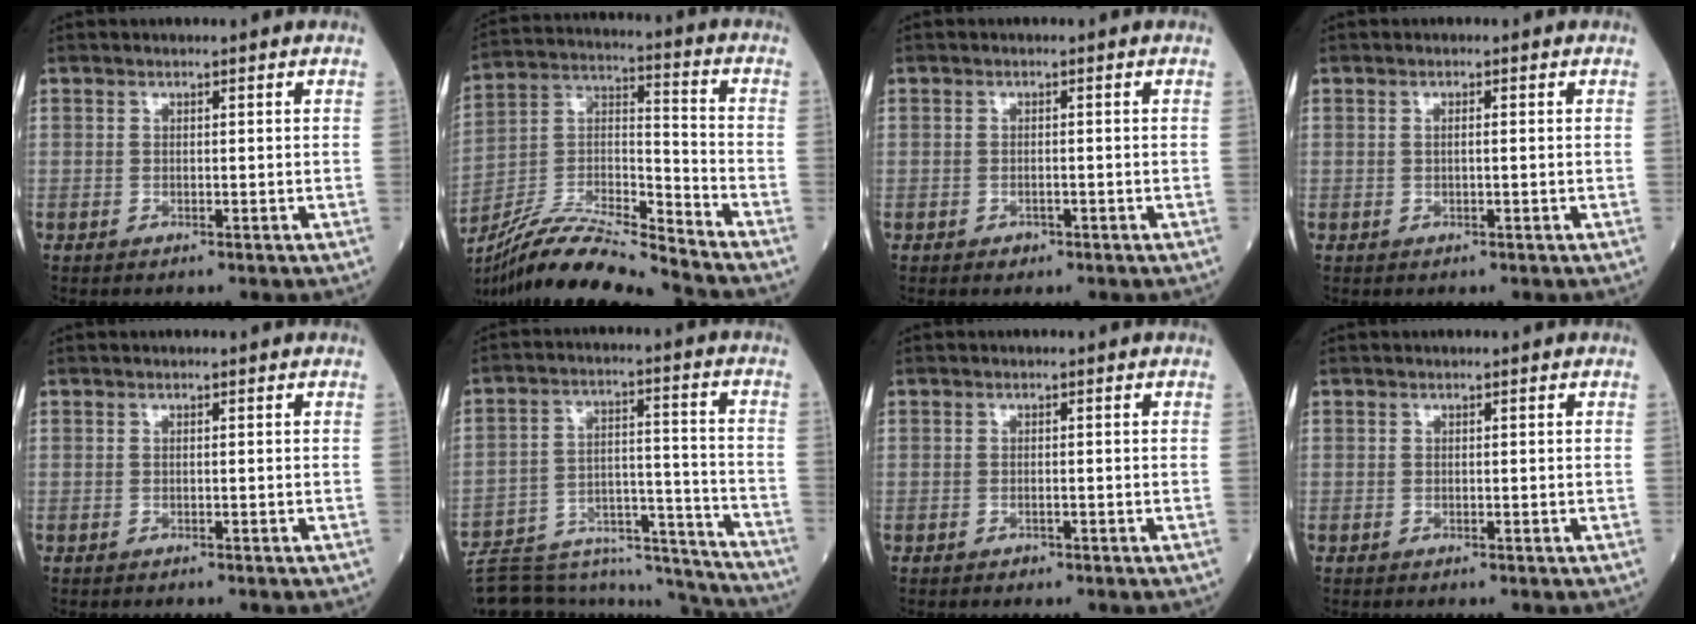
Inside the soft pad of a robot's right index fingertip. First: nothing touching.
{"total": 16.3, "force": [-15.2, -0.7, 5.8], "torque": [-0.106, 0.012, -0.283]}
{"total": 1.0, "force": [-0.6, 0.7, 0.4], "torque": [-0.008, 0.001, -0.007]}
{"total": 0.9, "force": [0.1, 0.1, 0.9], "torque": [-0.021, 0.001, 0.002]}
{"total": 0.0}
{"total": 23.3, "force": [-22.3, 3.4, 5.7], "torque": [-0.092, 0.023, -0.327]}
{"total": 0.6, "force": [-0.4, 0.3, 0.3], "torque": [-0.007, 0.000, -0.005]}
{"total": 0.0}